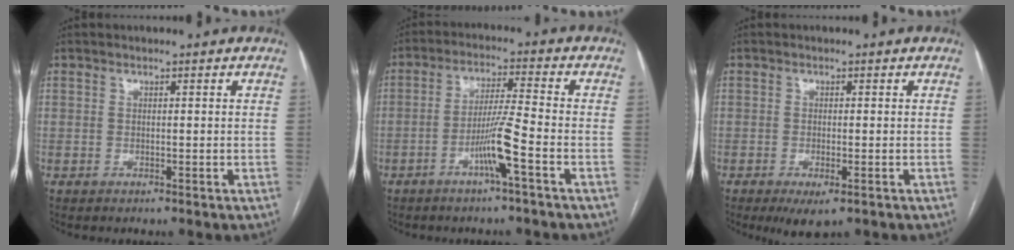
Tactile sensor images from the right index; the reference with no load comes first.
{"total": 6.8, "force": [-3.0, -0.7, 6.0], "torque": [-0.118, 0.001, -0.058]}
{"total": 4.0, "force": [-2.2, 1.1, 3.1], "torque": [-0.048, -0.008, -0.027]}